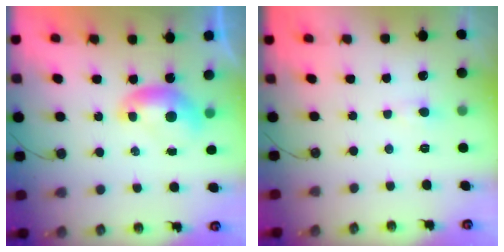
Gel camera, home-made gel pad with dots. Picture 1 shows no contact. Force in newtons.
{"total": 0.8, "press": 0.7, "slide": 0.3}